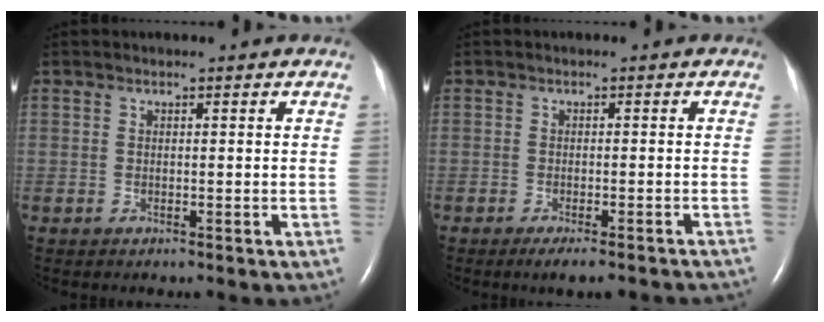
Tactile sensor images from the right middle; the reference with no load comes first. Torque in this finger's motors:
{"motor_torque": [0.03, -0.03, 0.01, 0.01]}